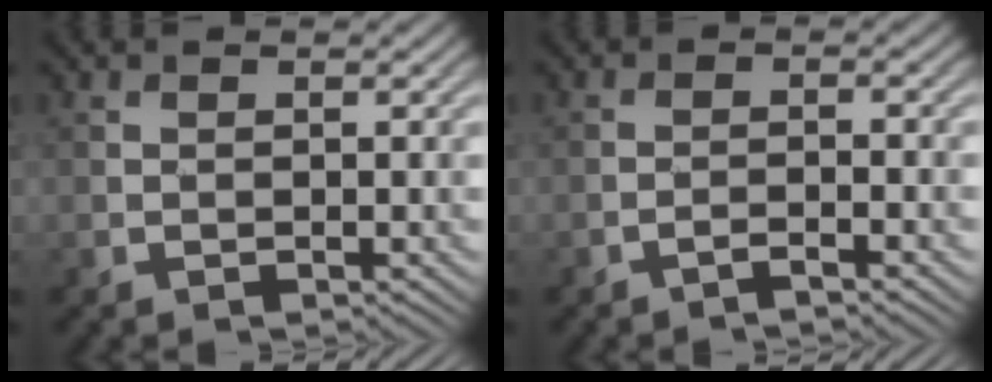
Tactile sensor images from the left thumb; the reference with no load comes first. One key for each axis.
{"total": 1.7, "fx": -1.4, "fy": 0.1, "fz": 1.0, "tx": -0.020, "ty": 0.005, "tz": -0.032}